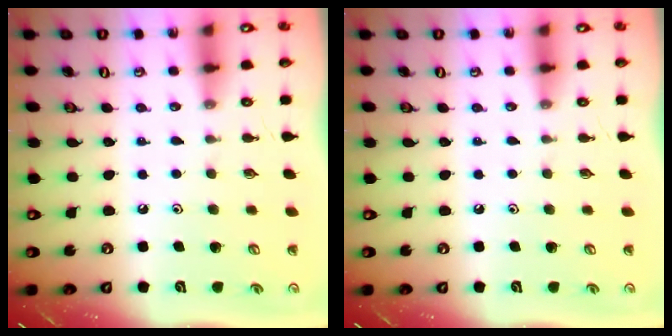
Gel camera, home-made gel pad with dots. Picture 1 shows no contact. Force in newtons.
{"total": 0.0}